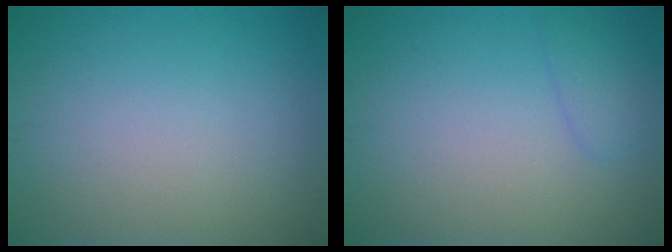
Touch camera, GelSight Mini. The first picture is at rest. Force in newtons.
{"total": 1.3, "press": 1.3, "slide": 0.2}